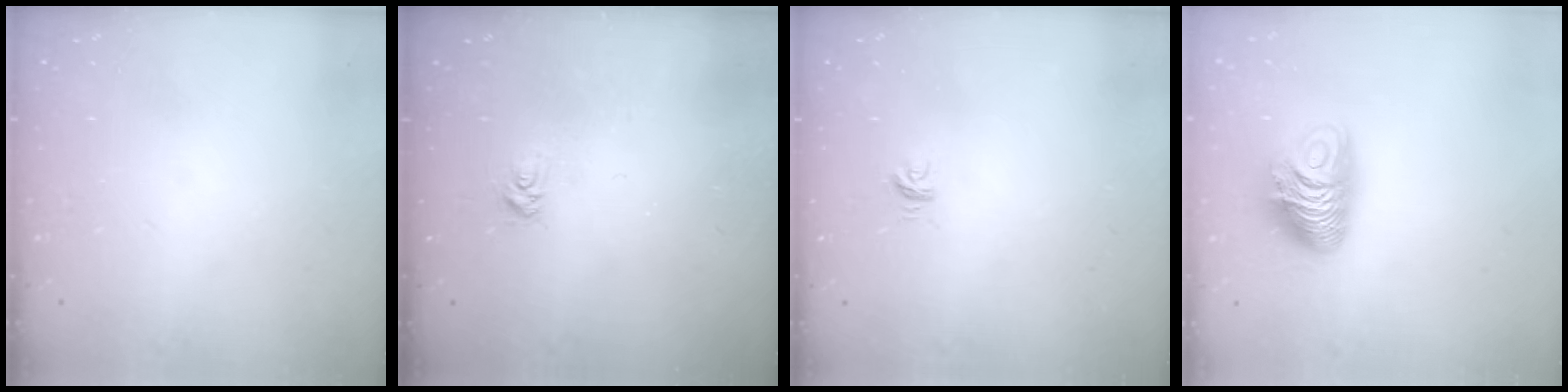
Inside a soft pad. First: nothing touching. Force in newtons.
{"total": 4.3, "press": 4.2, "slide": 0.5}
{"total": 3.2, "press": 3.2, "slide": 0.2}
{"total": 11.6, "press": 11.6, "slide": 0.8}